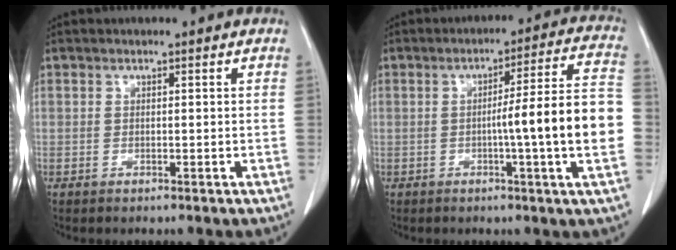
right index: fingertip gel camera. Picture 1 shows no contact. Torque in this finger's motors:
{"motor_torque": [0.41, -0.15, 0.27, 0.09]}